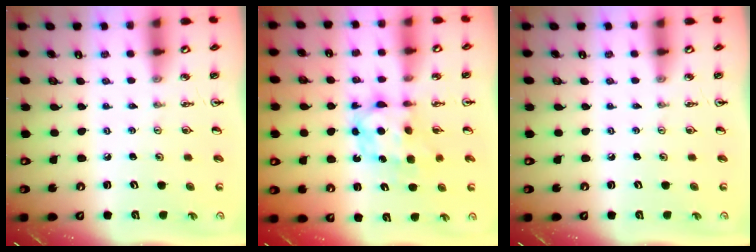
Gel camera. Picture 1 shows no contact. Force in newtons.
{"total": 6.6, "press": 6.6, "slide": 0.4}
{"total": 0.0}